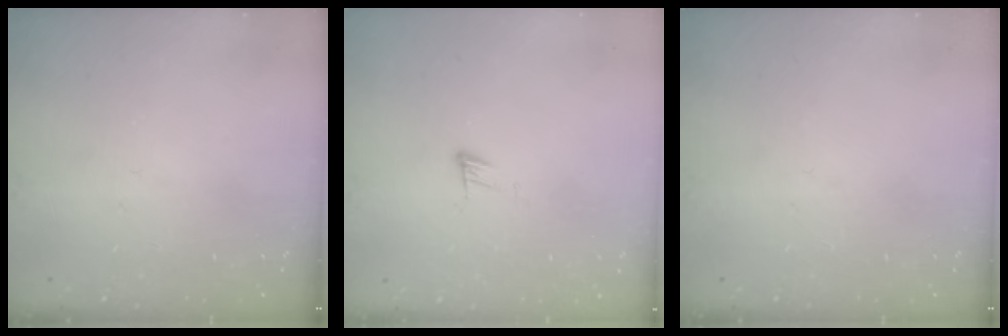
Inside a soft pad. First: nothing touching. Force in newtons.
{"total": 5.2, "press": 5.2, "slide": 0.5}
{"total": 0.0}